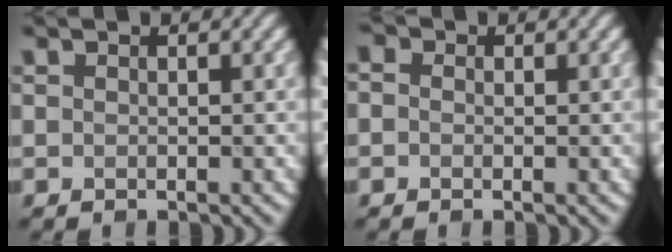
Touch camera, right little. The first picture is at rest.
{"total": 1.6, "force": [0.4, 1.3, 0.9], "torque": [-0.016, 0.003, -0.015]}